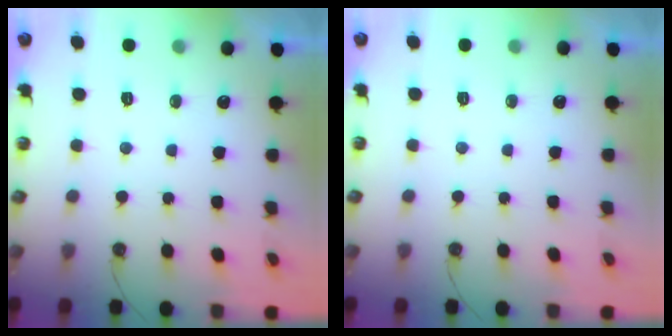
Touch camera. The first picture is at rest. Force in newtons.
{"total": 0.0}